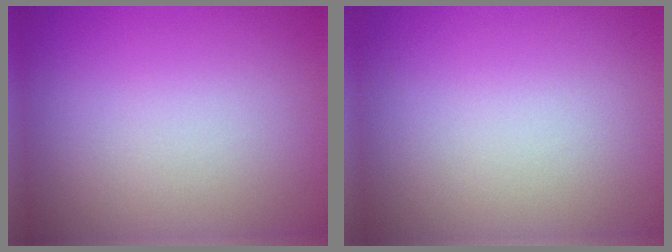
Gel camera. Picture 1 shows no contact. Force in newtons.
{"total": 0.0}